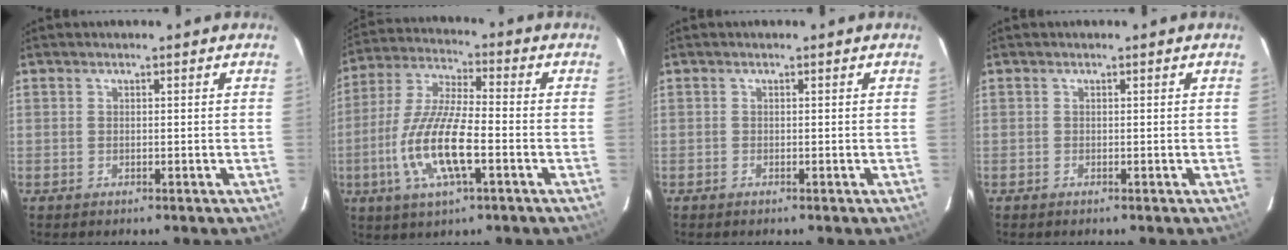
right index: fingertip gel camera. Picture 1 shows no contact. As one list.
[{"total": 14.3, "force": [-4.5, 3.7, 13.1], "torque": [-0.275, -0.011, -0.086]}, {"total": 0.0}, {"total": 0.0}]